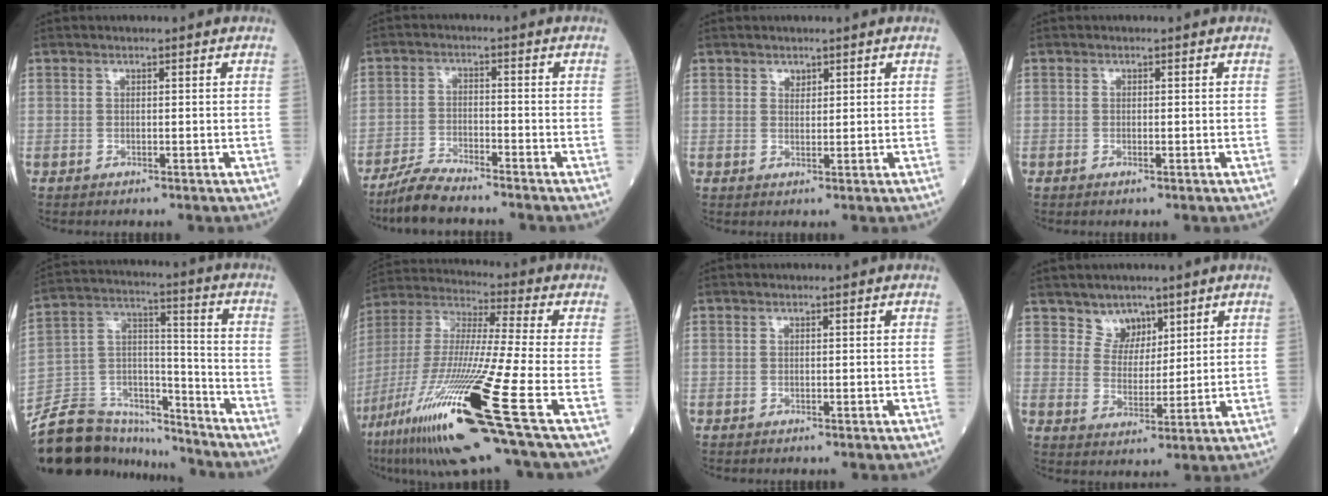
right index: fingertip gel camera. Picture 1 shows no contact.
{"total": 6.0, "force": [-5.5, 0.4, 2.5], "torque": [-0.050, -0.020, -0.107]}
{"total": 1.2, "force": [0.9, 0.8, 0.3], "torque": [-0.004, -0.004, 0.014]}
{"total": 0.7, "force": [-0.4, 0.2, 0.5], "torque": [-0.009, -0.001, -0.007]}
{"total": 19.5, "force": [-17.5, 6.7, 5.2], "torque": [-0.110, 0.039, -0.292]}
{"total": 24.3, "force": [-11.6, -0.2, 21.3], "torque": [-0.421, -0.059, -0.215]}
{"total": 0.0}
{"total": 4.5, "force": [3.4, 3.0, 0.4], "torque": [-0.002, -0.003, 0.062]}